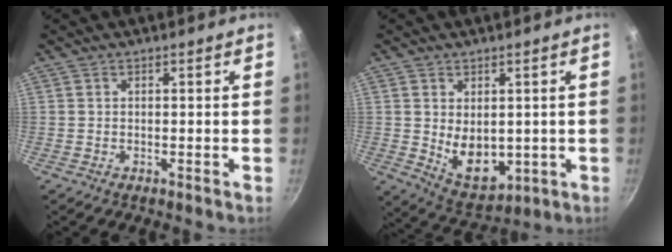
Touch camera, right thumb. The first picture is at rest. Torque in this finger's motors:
{"motor_torque": [-0.37, 0.79, 0.40, 0.73, 0.02]}